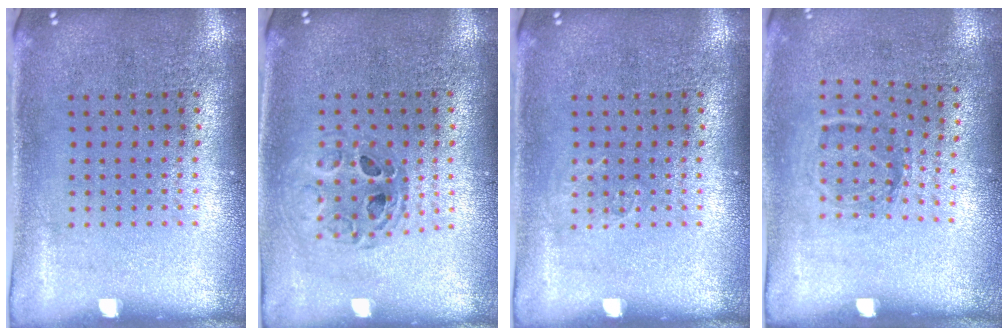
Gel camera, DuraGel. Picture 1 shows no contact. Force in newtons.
{"total": 0.8, "press": 0.7, "slide": 0.2}
{"total": 0.6, "press": 0.5, "slide": 0.2}
{"total": 1.2, "press": 0.8, "slide": 0.8}